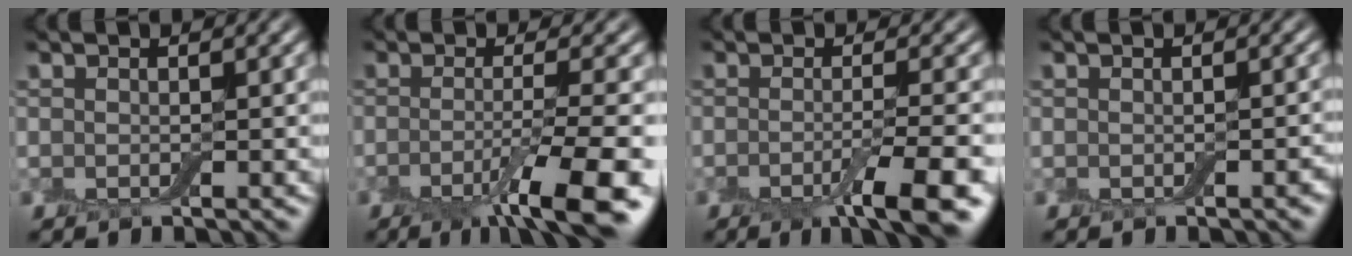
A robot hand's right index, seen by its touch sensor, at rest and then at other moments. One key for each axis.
{"total": 7.8, "fx": -3.5, "fy": 1.2, "fz": 6.9, "tx": -0.096, "ty": -0.006, "tz": -0.063}
{"total": 6.1, "fx": -2.8, "fy": 1.1, "fz": 5.3, "tx": -0.073, "ty": -0.007, "tz": -0.047}
{"total": 0.7, "fx": -0.5, "fy": 0.2, "fz": 0.5, "tx": -0.010, "ty": 0.000, "tz": -0.004}